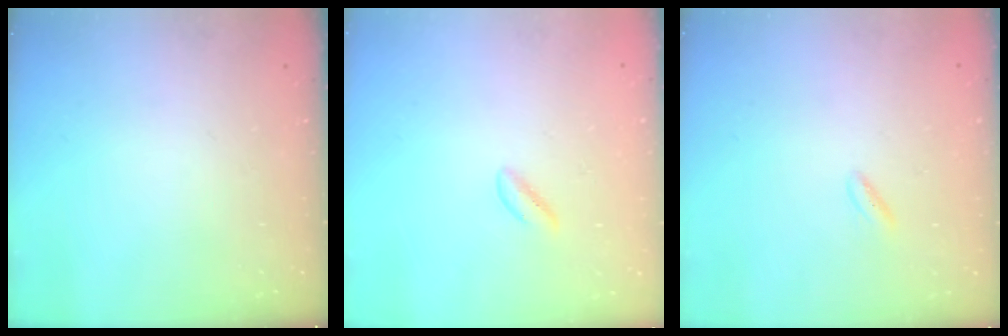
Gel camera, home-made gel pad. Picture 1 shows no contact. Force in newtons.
{"total": 1.1, "press": 1.0, "slide": 0.5}
{"total": 1.9, "press": 1.7, "slide": 0.8}